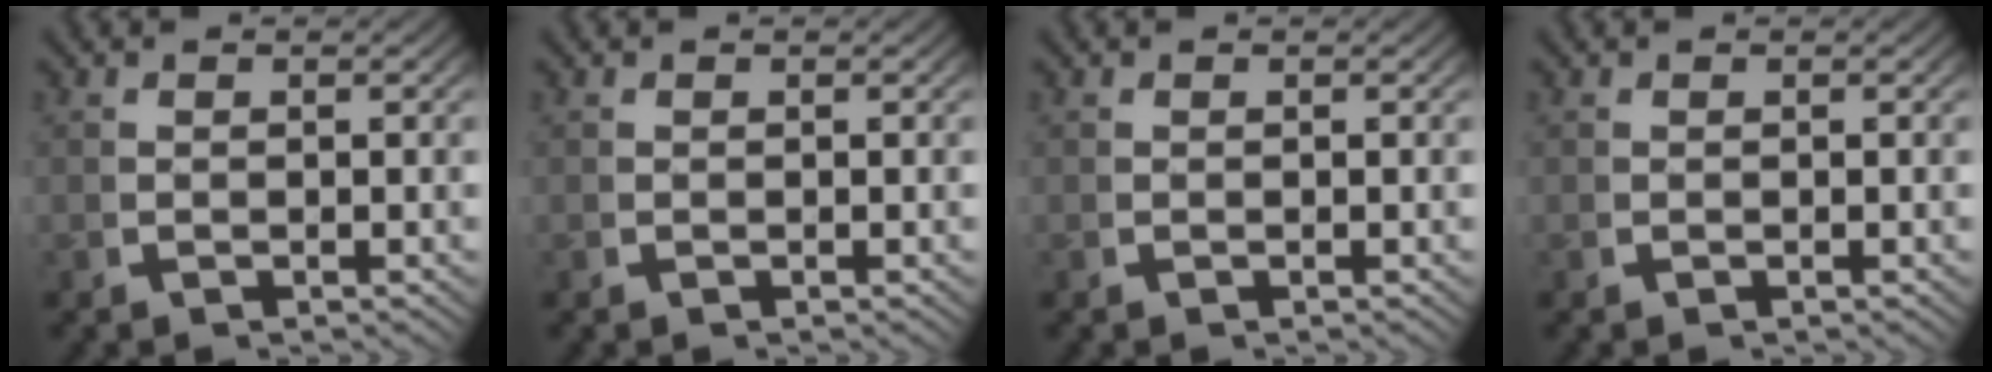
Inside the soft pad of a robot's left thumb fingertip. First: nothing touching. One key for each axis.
{"total": 0.0}
{"total": 0.0}
{"total": 0.0}